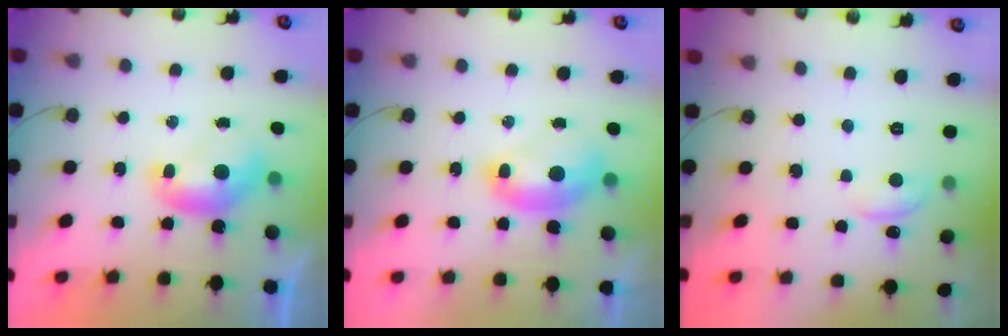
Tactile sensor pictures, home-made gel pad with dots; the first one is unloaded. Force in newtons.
{"total": 2.5, "press": 2.4, "slide": 0.6}
{"total": 1.6, "press": 1.3, "slide": 0.8}